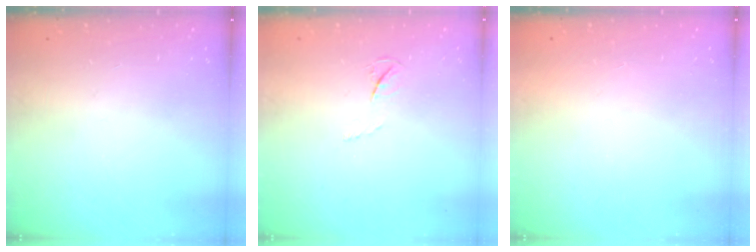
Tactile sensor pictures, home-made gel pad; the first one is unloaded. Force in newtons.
{"total": 3.1, "press": 3.1, "slide": 0.5}
{"total": 1.6, "press": 1.5, "slide": 0.1}